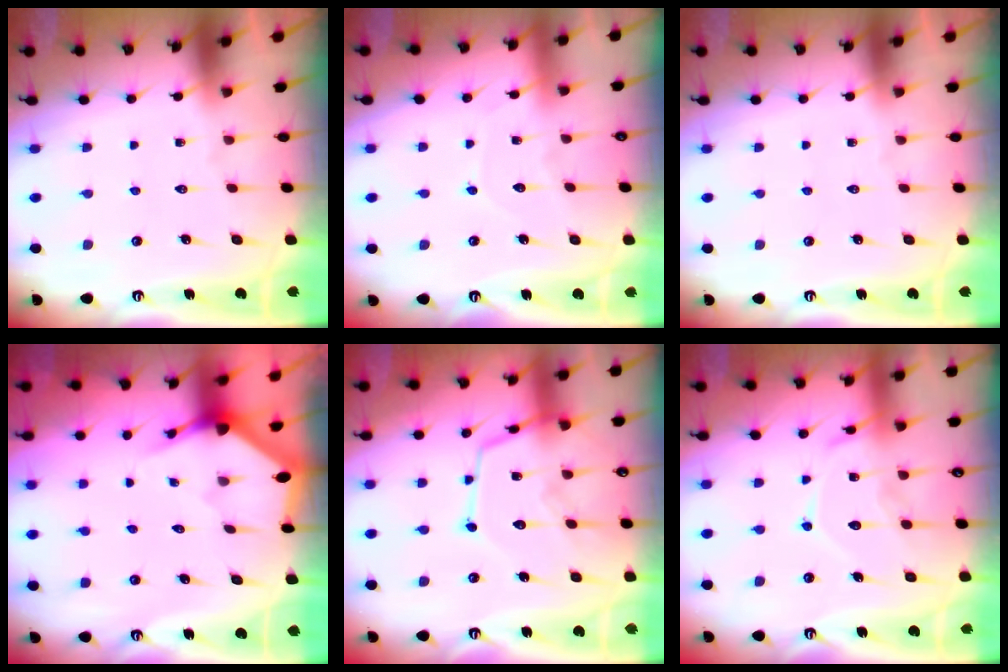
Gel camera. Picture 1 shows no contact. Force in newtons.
{"total": 5.3, "press": 5.3, "slide": 0.6}
{"total": 0.0}
{"total": 2.9, "press": 2.9, "slide": 0.2}
{"total": 13.8, "press": 13.7, "slide": 1.4}
{"total": 14.0, "press": 14.0, "slide": 1.2}